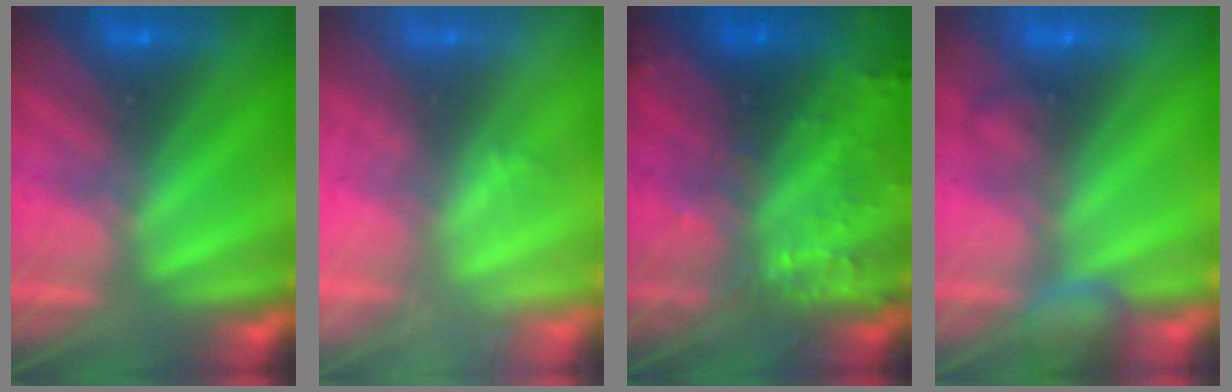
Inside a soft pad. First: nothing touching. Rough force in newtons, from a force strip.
{"total": 1.7}
{"total": 8.6}
{"total": 2.6}